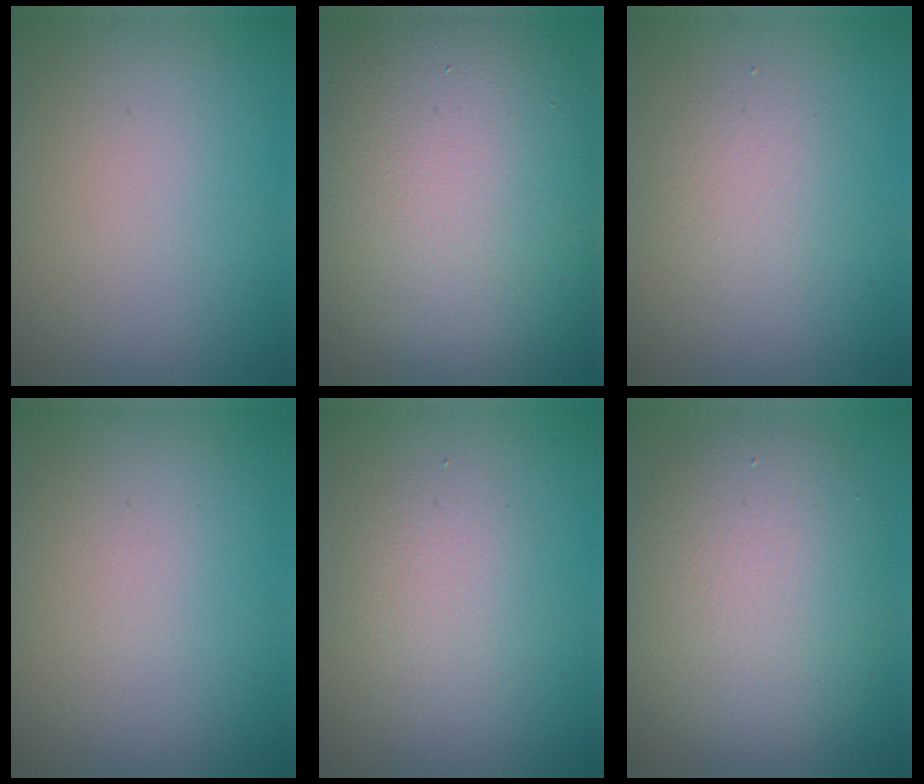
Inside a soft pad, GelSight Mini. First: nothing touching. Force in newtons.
{"total": 16.6, "press": 16.5, "slide": 1.5}
{"total": 2.1, "press": 2.1, "slide": 0.1}
{"total": 0.0}
{"total": 2.4, "press": 2.4, "slide": 0.2}
{"total": 8.0, "press": 8.0, "slide": 0.3}